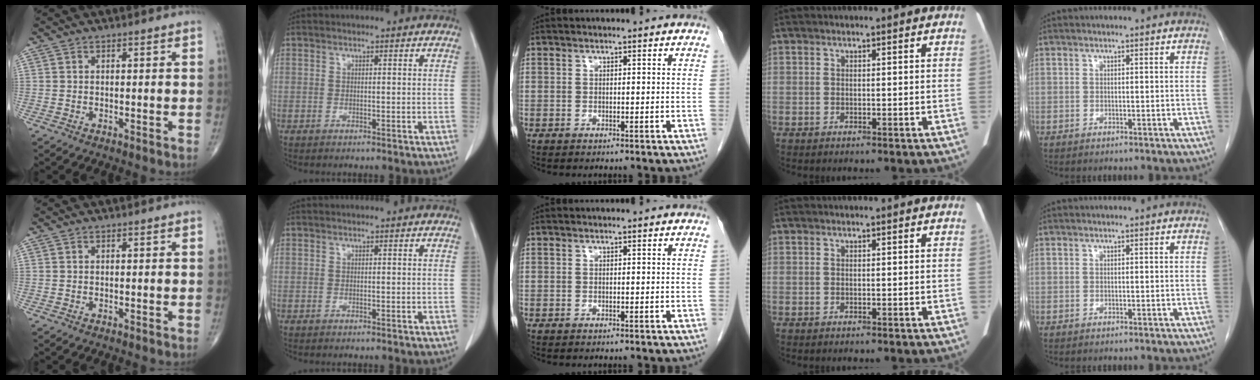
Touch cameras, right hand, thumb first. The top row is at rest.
{}